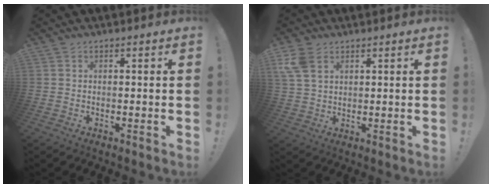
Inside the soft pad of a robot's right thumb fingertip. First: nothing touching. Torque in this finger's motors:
{"motor_torque": [0.05, 0.08, 0.35, 0.21, 0.15]}